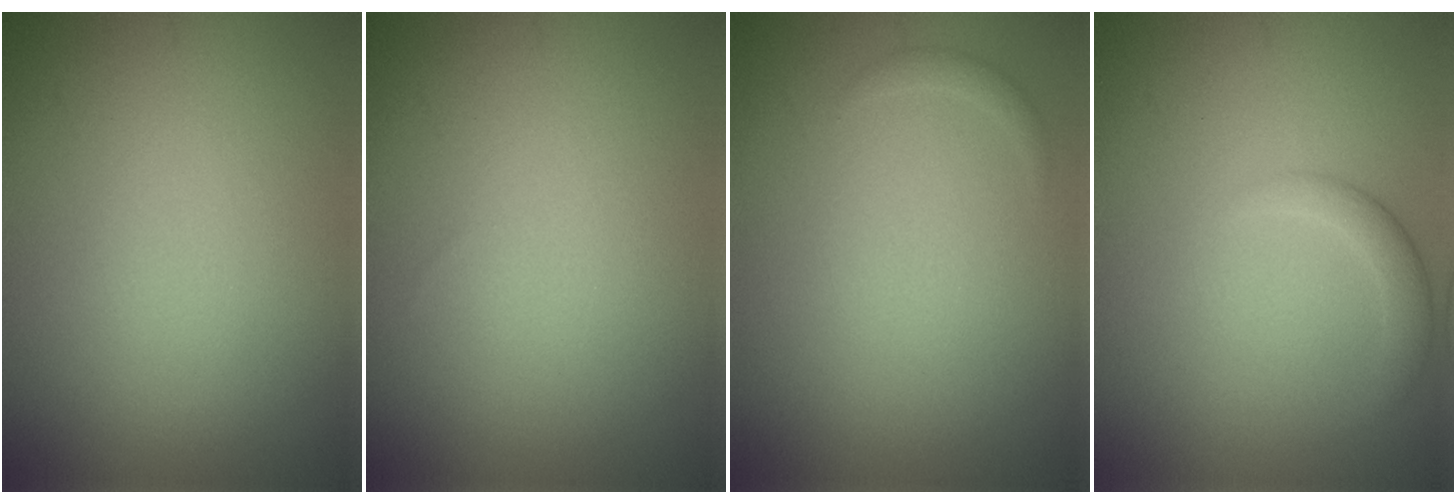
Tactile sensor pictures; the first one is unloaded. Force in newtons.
{"total": 0.0}
{"total": 0.6, "press": 0.6, "slide": 0.0}
{"total": 1.8, "press": 1.8, "slide": 0.2}